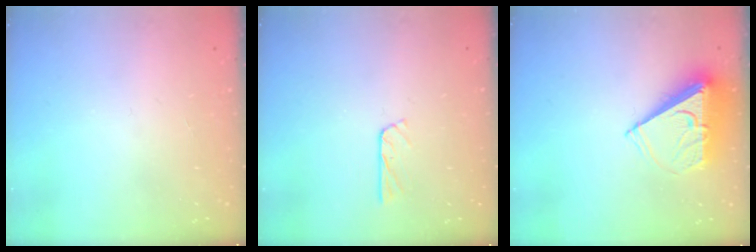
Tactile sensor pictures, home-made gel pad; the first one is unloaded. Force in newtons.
{"total": 2.8, "press": 2.8, "slide": 0.3}
{"total": 8.3, "press": 8.3, "slide": 0.5}